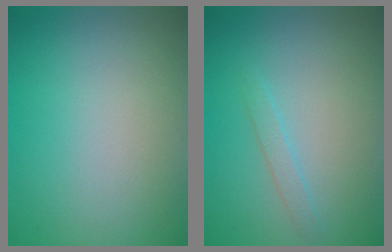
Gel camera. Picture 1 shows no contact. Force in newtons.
{"total": 1.1, "press": 1.1, "slide": 0.0}